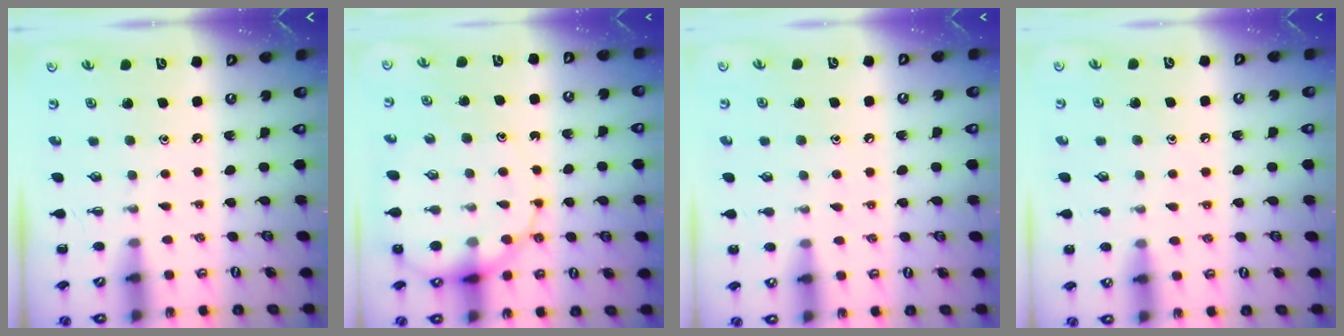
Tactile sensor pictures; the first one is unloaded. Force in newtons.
{"total": 11.7, "press": 11.4, "slide": 2.8}
{"total": 4.8, "press": 4.6, "slide": 1.4}
{"total": 6.6, "press": 6.3, "slide": 2.1}